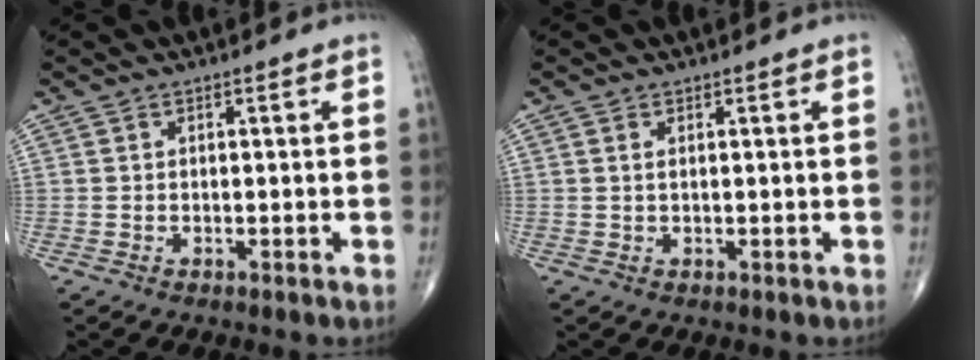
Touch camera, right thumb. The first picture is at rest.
{"total": 0.7, "force": [0.2, 0.2, 0.7], "torque": [-0.015, 0.004, 0.006]}